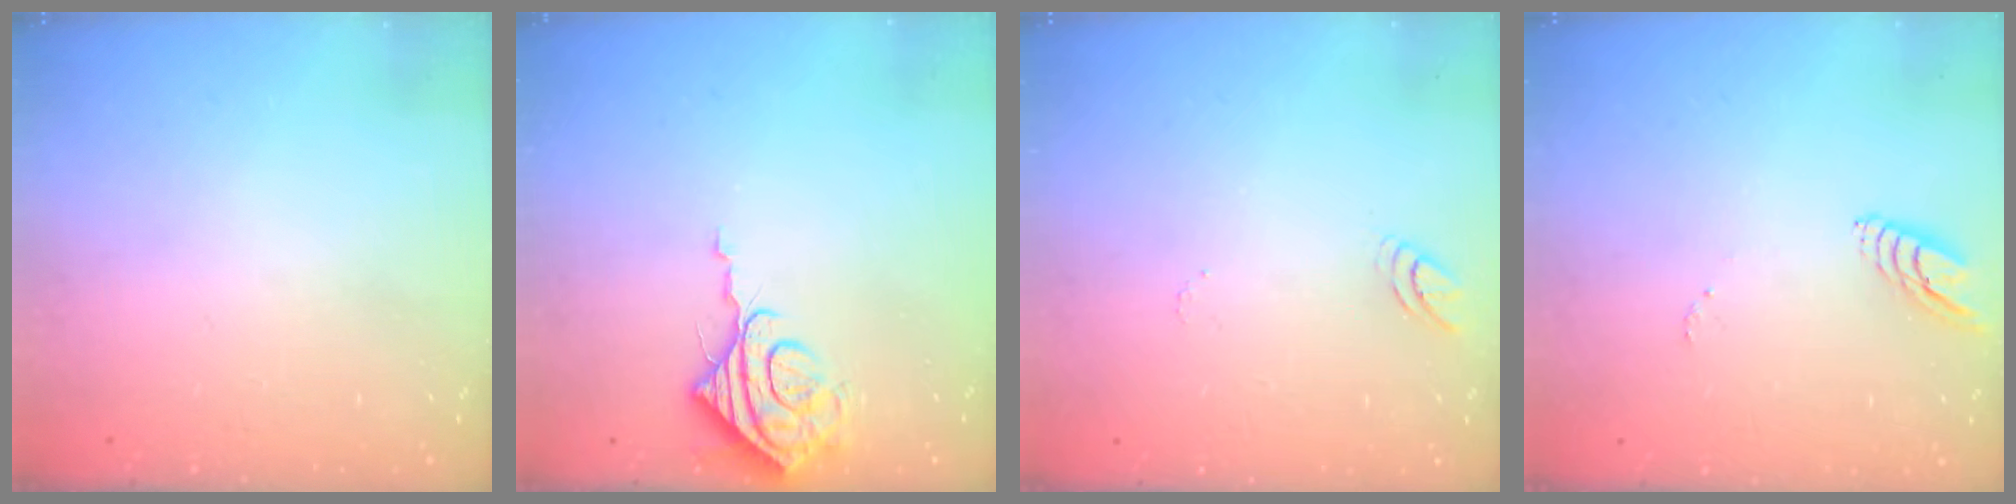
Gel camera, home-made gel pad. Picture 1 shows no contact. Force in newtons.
{"total": 8.2, "press": 8.1, "slide": 0.9}
{"total": 3.3, "press": 3.3, "slide": 0.3}
{"total": 5.9, "press": 5.8, "slide": 0.7}